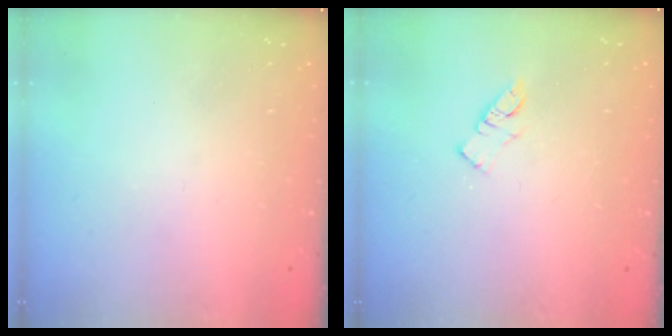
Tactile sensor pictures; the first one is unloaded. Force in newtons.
{"total": 5.8, "press": 5.8, "slide": 0.1}